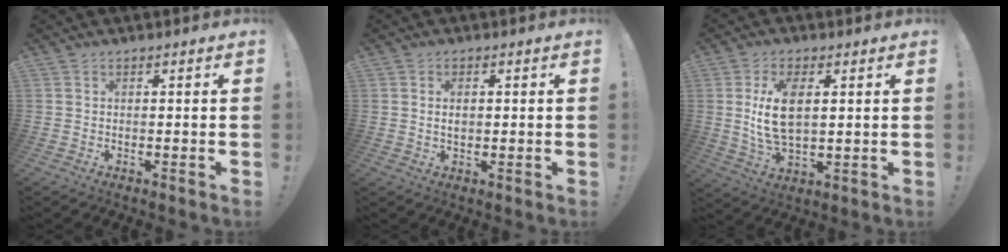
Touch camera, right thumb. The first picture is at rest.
{"total": 2.3, "force": [0.5, 1.5, 1.7], "torque": [-0.020, 0.000, 0.005]}
{"total": 11.4, "force": [2.1, 6.0, 9.5], "torque": [-0.183, -0.011, 0.033]}